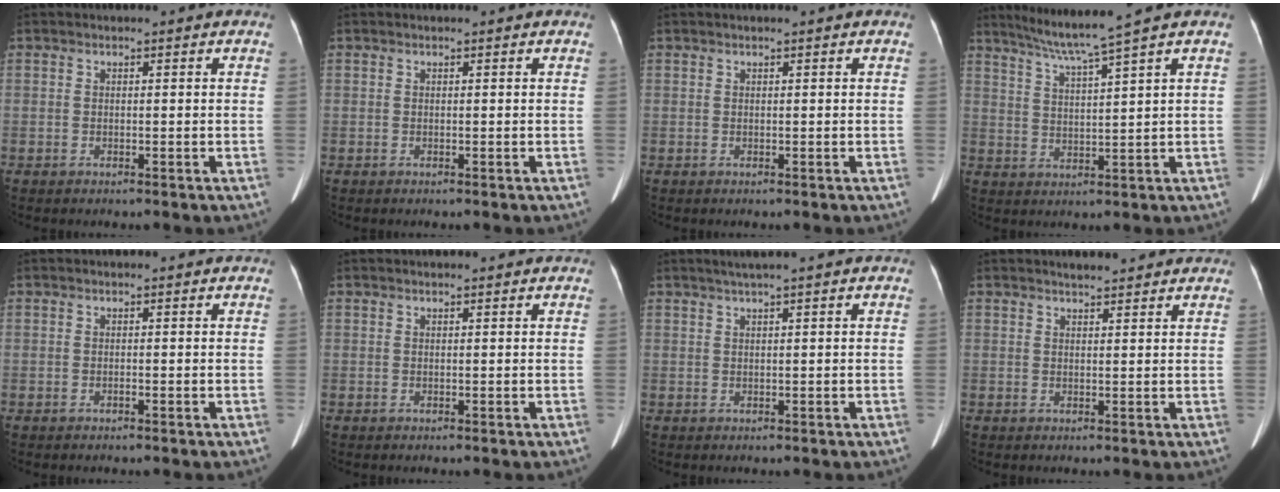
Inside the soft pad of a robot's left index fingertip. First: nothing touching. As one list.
[{"total": 0.0}, {"total": 0.0}, {"total": 6.4, "force": [5.0, -2.2, 3.3], "torque": [-0.063, -0.008, 0.098]}, {"total": 0.0}, {"total": 1.0, "force": [0.9, 0.2, 0.4], "torque": [-0.008, 0.015, 0.012]}, {"total": 1.8, "force": [1.1, -0.4, 1.3], "torque": [-0.030, 0.006, 0.026]}, {"total": 3.7, "force": [3.4, 0.8, 1.3], "torque": [-0.020, 0.017, 0.042]}]